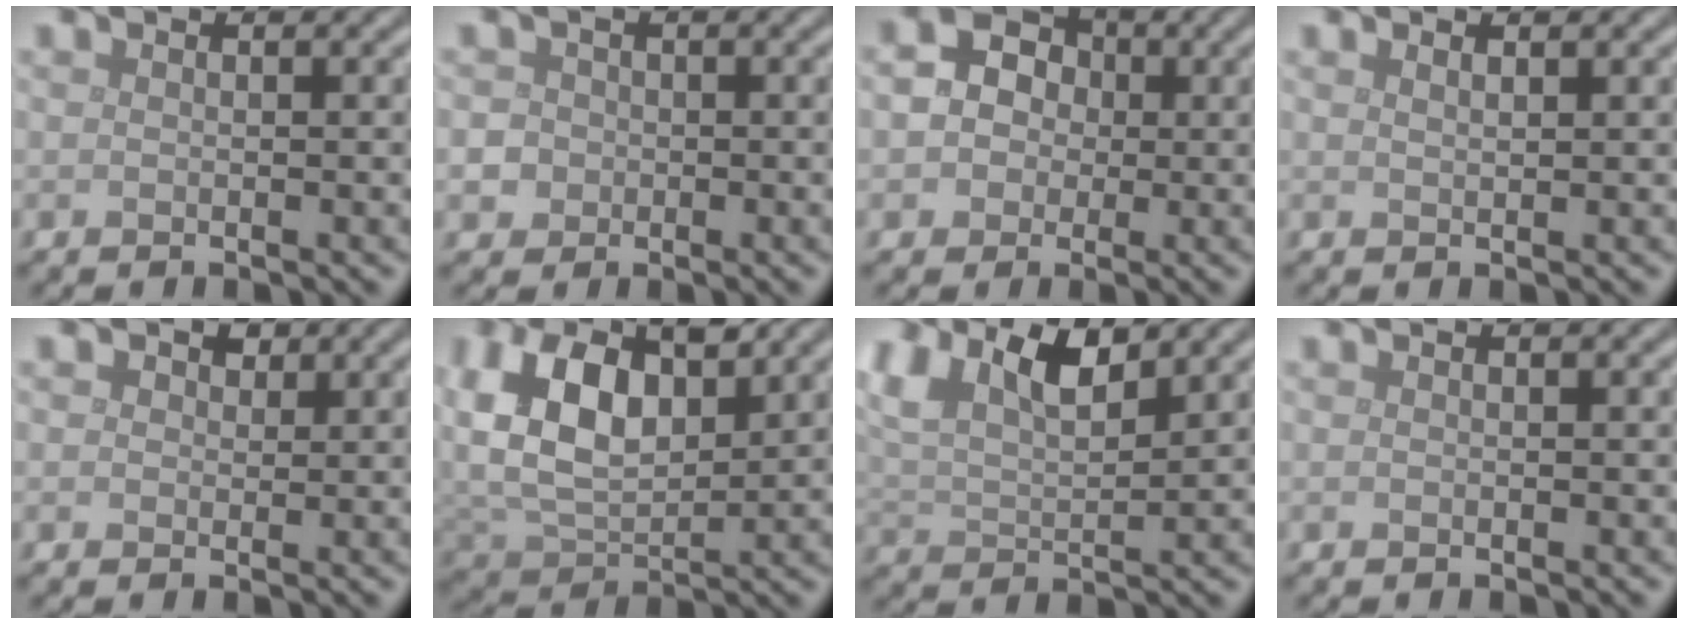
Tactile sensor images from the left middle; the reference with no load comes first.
{"total": 4.4, "force": [-1.1, 4.0, 1.4], "torque": [-0.018, 0.010, -0.043]}
{"total": 4.3, "force": [0.3, 3.8, 2.0], "torque": [-0.021, 0.016, -0.013]}
{"total": 0.7, "force": [0.6, 0.2, 0.4], "torque": [-0.006, 0.000, 0.010]}
{"total": 1.7, "force": [0.8, 1.2, 0.8], "torque": [-0.011, 0.000, 0.006]}
{"total": 8.7, "force": [2.8, 5.3, 6.2], "torque": [-0.128, 0.000, 0.048]}
{"total": 6.8, "force": [4.1, 2.8, 4.6], "torque": [-0.091, 0.007, 0.071]}
{"total": 0.0}